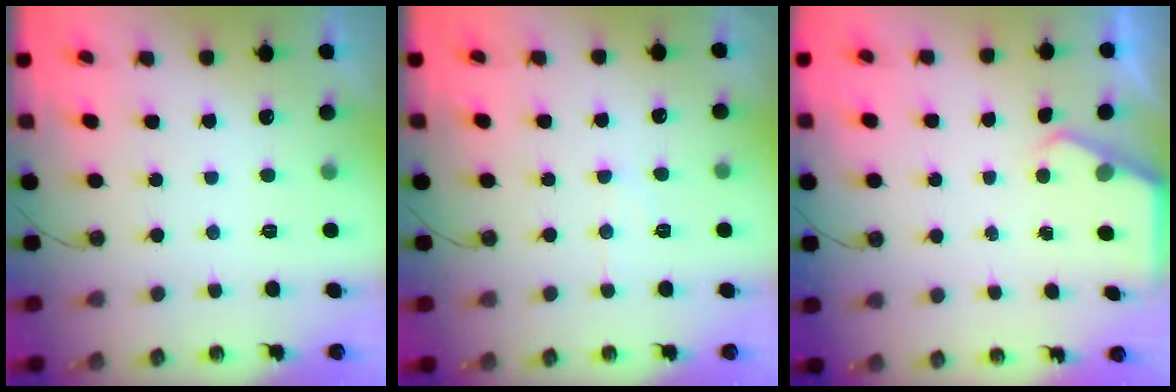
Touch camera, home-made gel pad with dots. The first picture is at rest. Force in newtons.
{"total": 7.1, "press": 7.0, "slide": 0.8}
{"total": 2.2, "press": 2.1, "slide": 0.3}